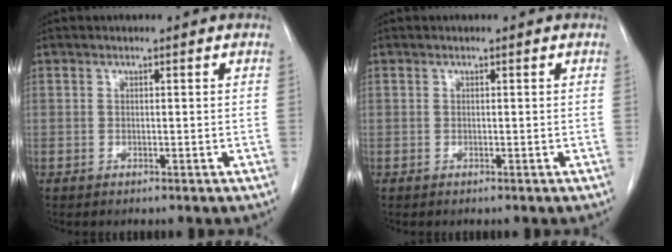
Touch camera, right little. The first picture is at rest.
{"total": 0.0}